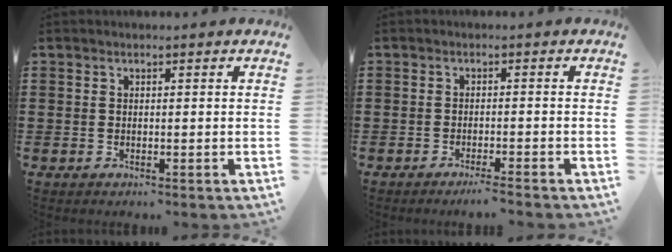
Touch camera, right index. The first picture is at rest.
{"total": 2.0, "force": [-1.7, -0.4, 0.9], "torque": [-0.013, -0.001, -0.033]}